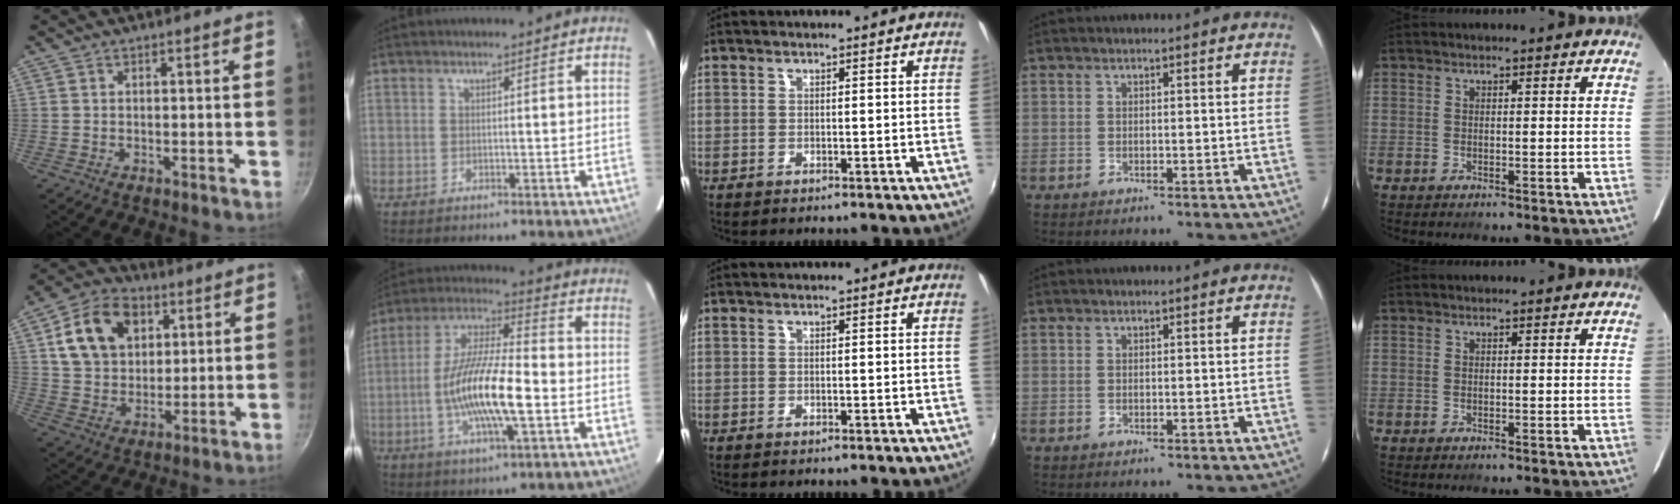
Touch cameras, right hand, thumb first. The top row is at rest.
{"thumb": {"total": 15.5, "force": [5.2, 11.5, 9.0], "torque": [-0.137, -0.002, 0.086]}, "index": {"total": 15.6, "force": [-3.5, 3.6, 14.8], "torque": [-0.286, -0.002, -0.070]}}